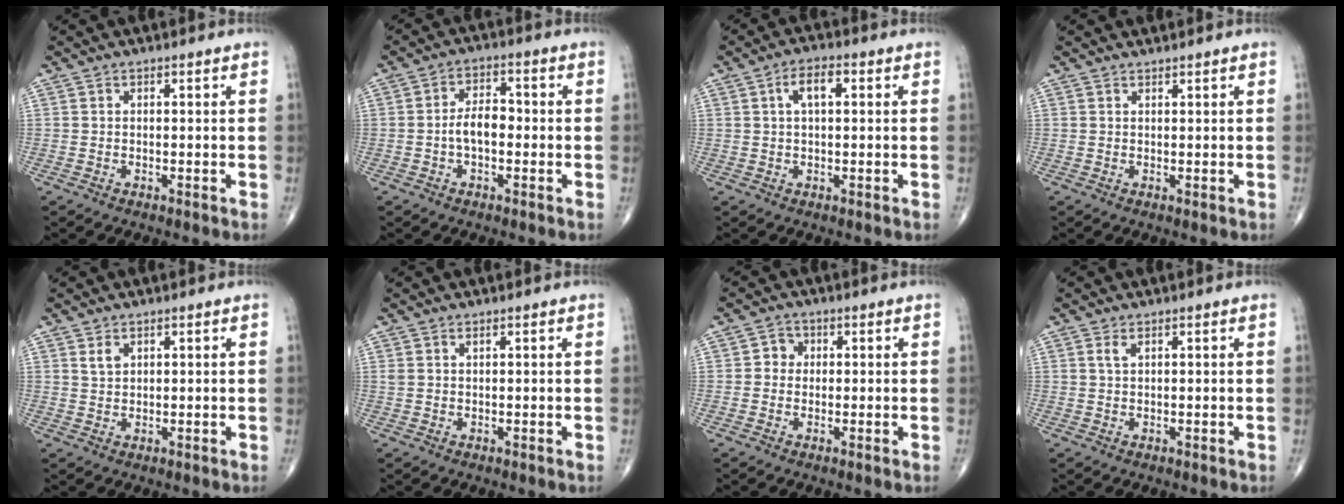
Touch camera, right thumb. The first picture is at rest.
{"total": 5.4, "force": [-0.9, 3.0, 4.3], "torque": [-0.071, 0.022, -0.023]}
{"total": 4.6, "force": [1.2, 2.1, 3.9], "torque": [-0.067, 0.012, 0.017]}
{"total": 0.7, "force": [0.7, -0.1, 0.0], "torque": [0.001, -0.007, 0.012]}
{"total": 1.9, "force": [1.1, 1.2, 1.1], "torque": [-0.017, -0.004, 0.026]}
{"total": 0.9, "force": [0.5, 0.3, 0.6], "torque": [-0.013, 0.008, 0.013]}
{"total": 2.6, "force": [0.2, 2.4, 0.9], "torque": [0.005, 0.007, -0.005]}
{"total": 1.2, "force": [0.6, 0.4, 0.9], "torque": [-0.022, 0.005, 0.015]}